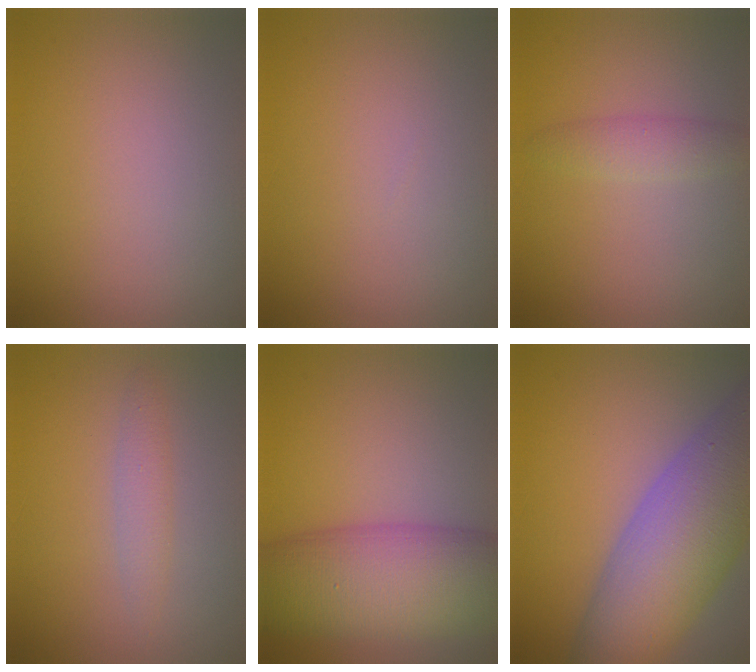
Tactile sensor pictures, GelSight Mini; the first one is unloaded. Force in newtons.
{"total": 0.0}
{"total": 1.9, "press": 1.9, "slide": 0.0}
{"total": 1.6, "press": 1.6, "slide": 0.0}
{"total": 10.8, "press": 10.8, "slide": 0.4}
{"total": 11.5, "press": 11.5, "slide": 0.8}